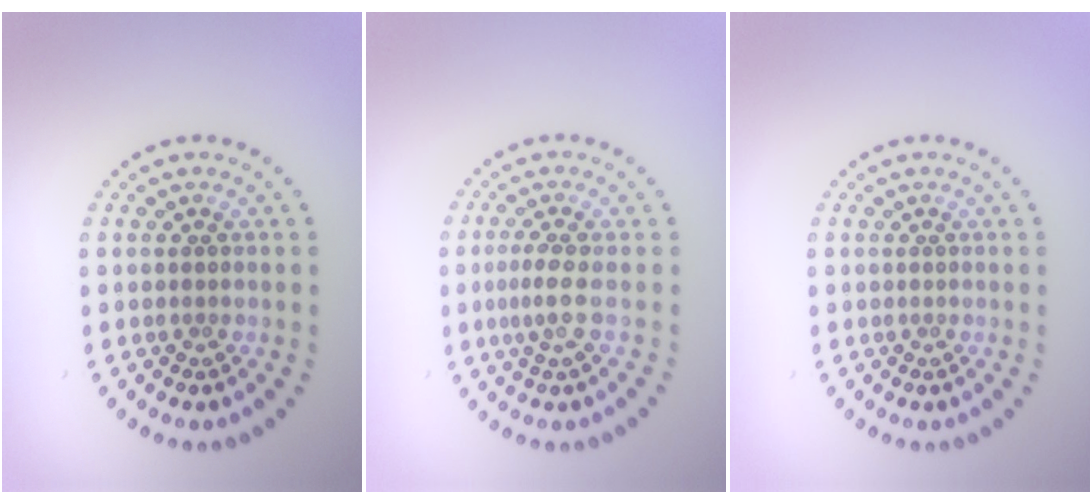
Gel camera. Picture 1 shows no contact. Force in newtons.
{"total": 1.9, "press": 1.4, "slide": 1.3}
{"total": 0.0}